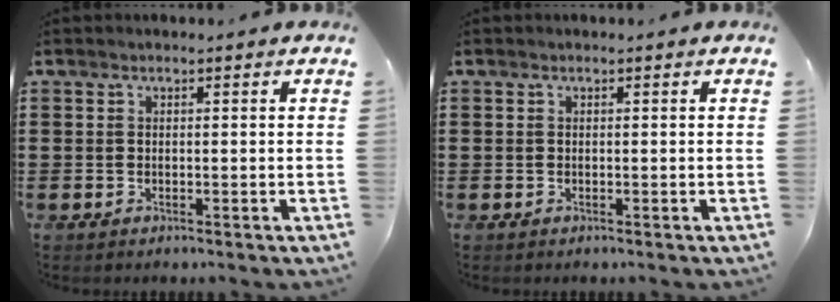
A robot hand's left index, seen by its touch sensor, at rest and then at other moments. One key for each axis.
{"total": 0.0}